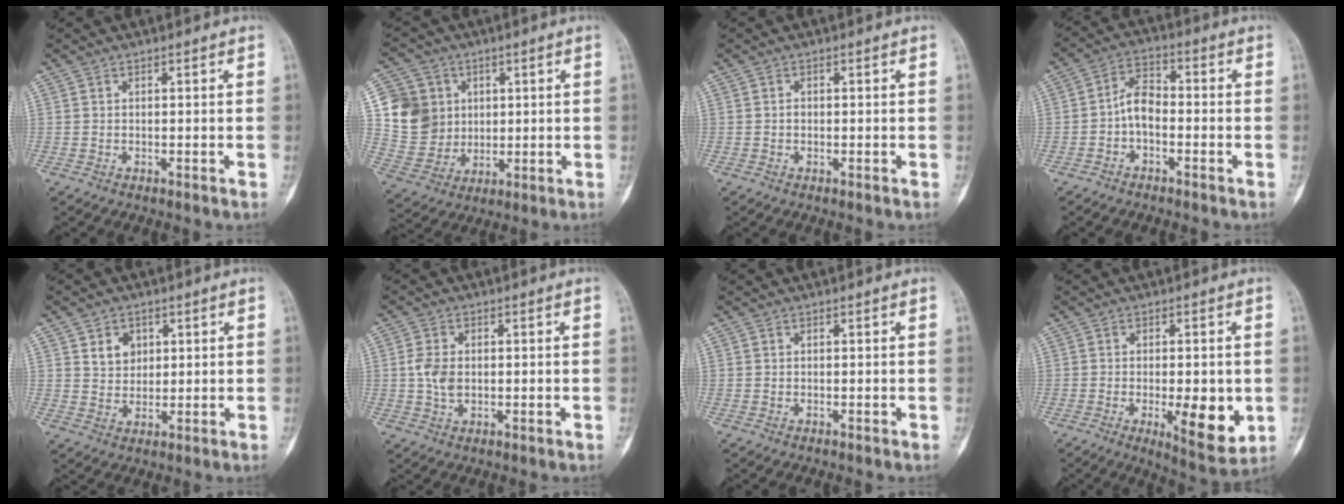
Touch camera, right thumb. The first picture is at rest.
{"total": 13.0, "force": [3.0, 11.8, 4.4], "torque": [-0.060, -0.001, 0.067]}
{"total": 0.9, "force": [0.0, 0.7, 0.5], "torque": [-0.006, 0.003, -0.002]}
{"total": 5.7, "force": [-1.6, 3.5, 4.2], "torque": [-0.068, 0.029, -0.040]}
{"total": 4.7, "force": [1.9, 3.8, 2.1], "torque": [-0.014, -0.012, 0.036]}
{"total": 4.5, "force": [0.2, 3.0, 3.3], "torque": [-0.065, 0.001, 0.003]}
{"total": 0.0}
{"total": 10.5, "force": [-2.0, 3.8, 9.5], "torque": [-0.119, -0.020, -0.020]}